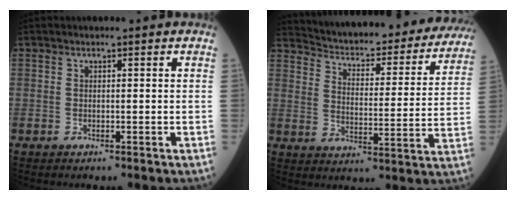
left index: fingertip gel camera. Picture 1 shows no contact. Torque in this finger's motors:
{"motor_torque": [0.07, -1.02, 0.28, 0.09]}